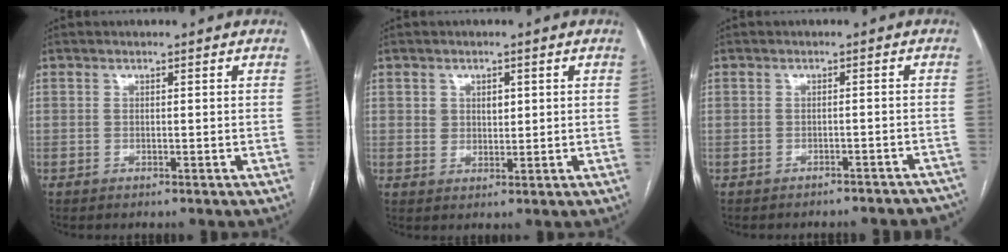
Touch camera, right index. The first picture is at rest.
{"total": 3.0, "force": [0.9, 2.3, 1.7], "torque": [-0.021, 0.004, 0.015]}
{"total": 11.1, "force": [-10.3, 3.6, 2.1], "torque": [-0.016, 0.014, -0.099]}